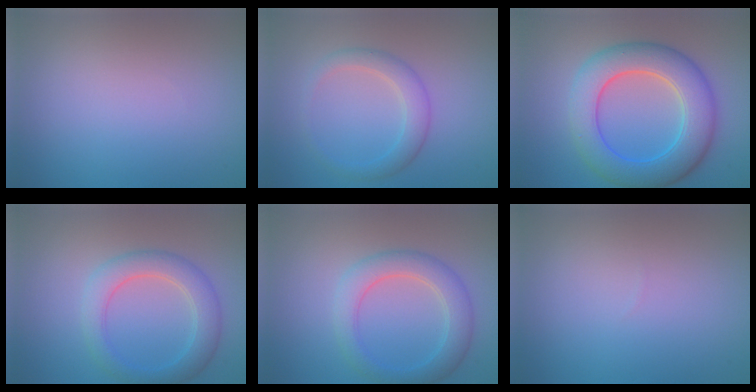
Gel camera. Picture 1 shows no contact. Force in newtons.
{"total": 2.6, "press": 2.6, "slide": 0.1}
{"total": 8.0, "press": 8.0, "slide": 0.2}
{"total": 3.9, "press": 3.9, "slide": 0.3}
{"total": 3.9, "press": 3.9, "slide": 0.3}
{"total": 0.0}